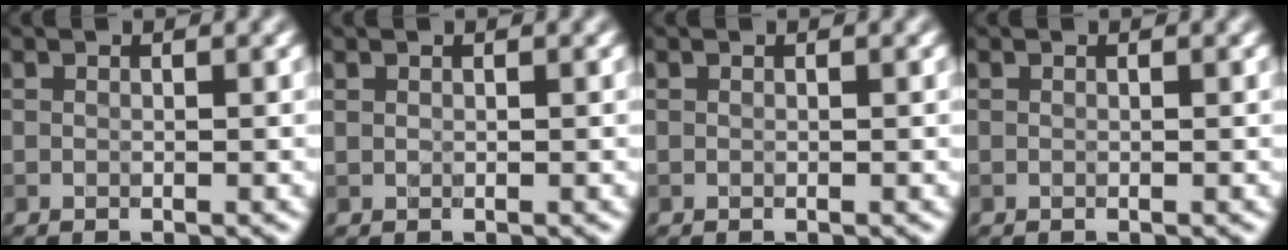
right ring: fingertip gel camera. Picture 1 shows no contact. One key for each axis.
{"total": 0.0}
{"total": 0.0}
{"total": 0.0}